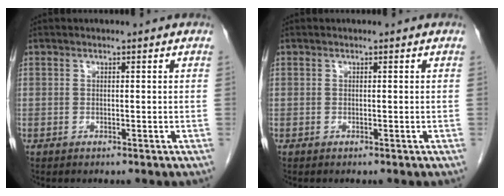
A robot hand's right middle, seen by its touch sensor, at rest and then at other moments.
{"total": 0.0}